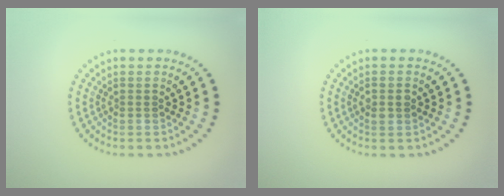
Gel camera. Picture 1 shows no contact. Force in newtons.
{"total": 1.7, "press": 1.7, "slide": 0.1}